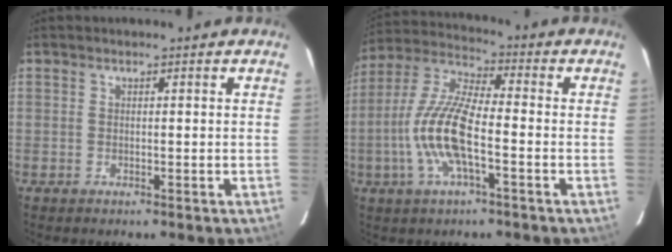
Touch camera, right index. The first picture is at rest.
{"total": 13.2, "force": [-3.7, 3.7, 12.1], "torque": [-0.256, -0.001, -0.077]}